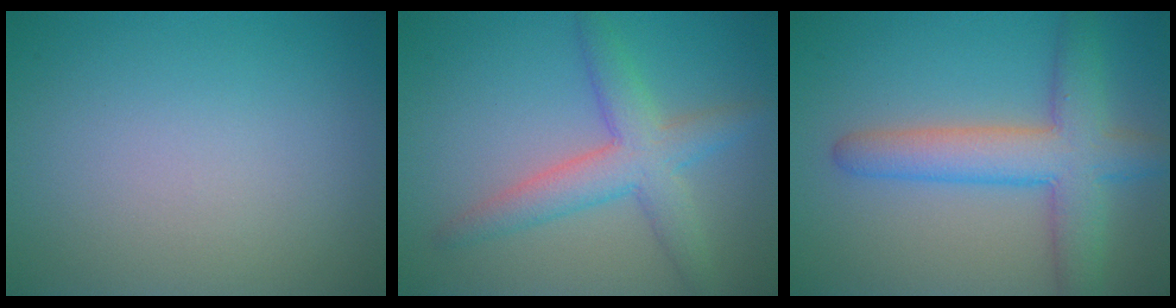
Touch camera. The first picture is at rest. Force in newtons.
{"total": 4.6, "press": 4.6, "slide": 0.1}
{"total": 6.4, "press": 6.4, "slide": 0.3}